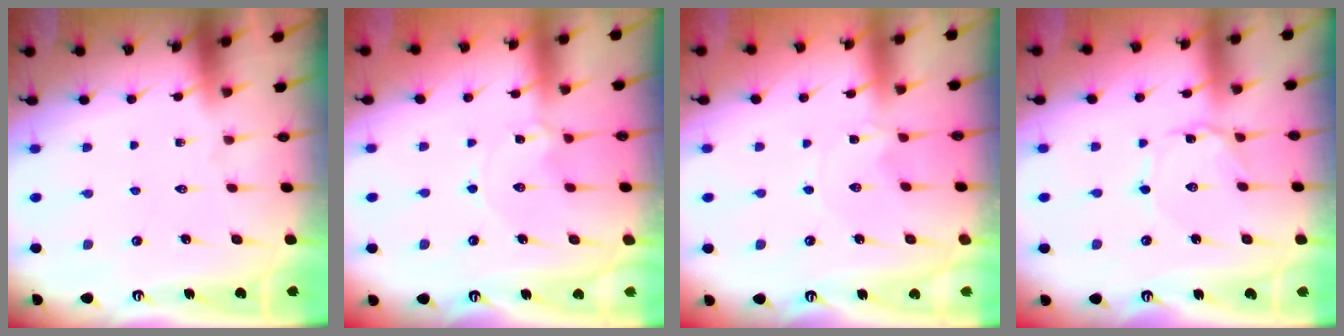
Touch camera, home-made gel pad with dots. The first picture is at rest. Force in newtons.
{"total": 2.4, "press": 2.4, "slide": 0.3}
{"total": 0.0}
{"total": 1.4, "press": 1.3, "slide": 0.2}